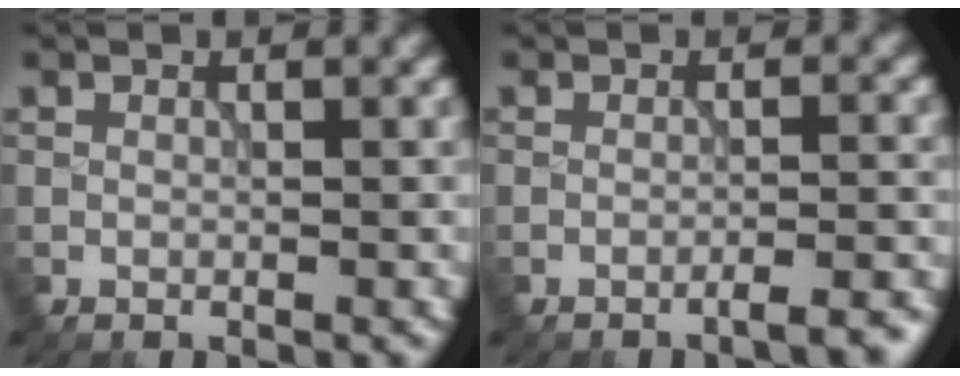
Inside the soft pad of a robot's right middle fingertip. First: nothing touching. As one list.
[{"total": 2.8, "force": [-2.0, 0.5, 1.9], "torque": [-0.019, 0.006, -0.034]}]